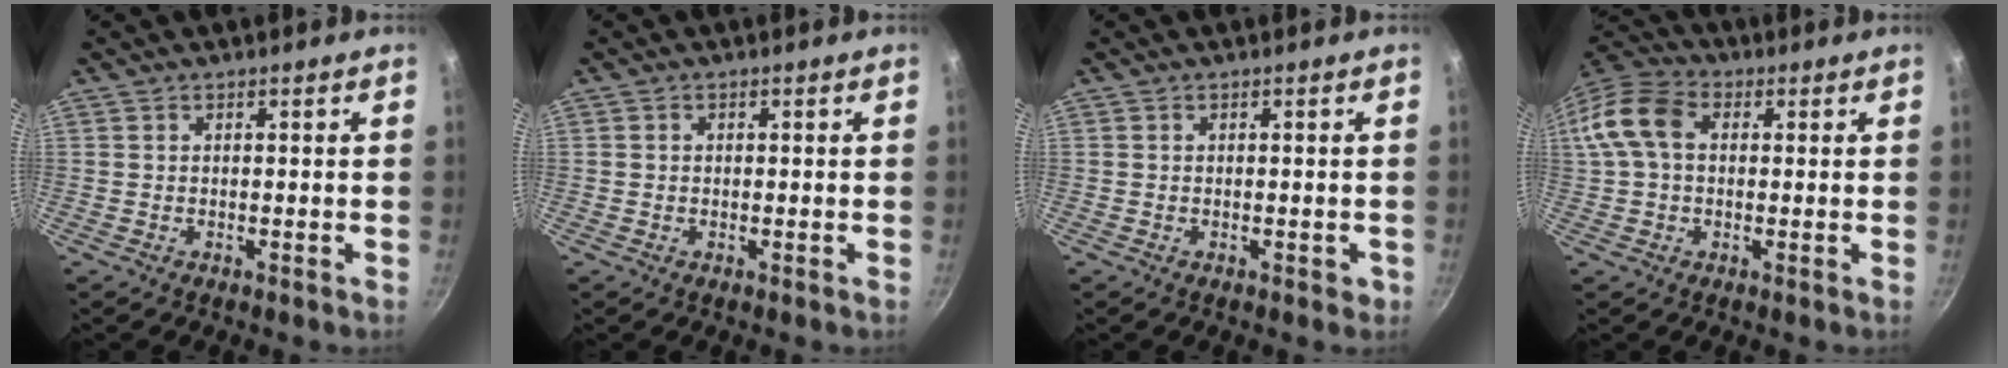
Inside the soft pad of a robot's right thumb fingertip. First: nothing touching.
{"total": 0.6, "force": [0.0, 0.5, 0.2], "torque": [-0.001, 0.002, -0.001]}
{"total": 1.4, "force": [-0.4, 1.0, 0.8], "torque": [-0.004, 0.003, -0.005]}
{"total": 11.3, "force": [1.7, 7.9, 7.9], "torque": [-0.146, 0.027, 0.015]}